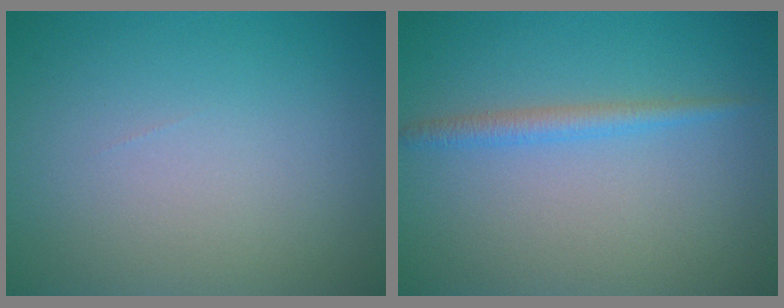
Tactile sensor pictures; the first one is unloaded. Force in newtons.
{"total": 1.7, "press": 1.7, "slide": 0.1}